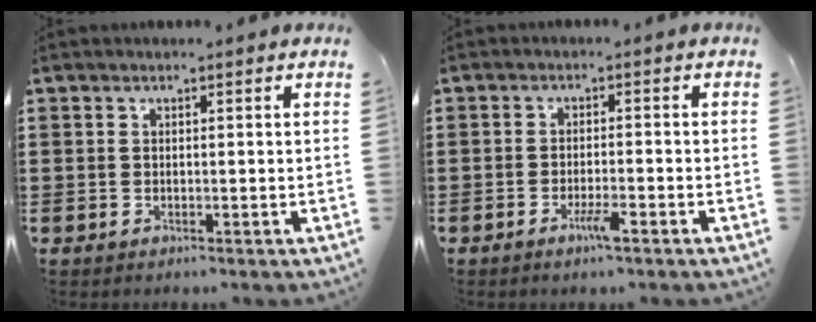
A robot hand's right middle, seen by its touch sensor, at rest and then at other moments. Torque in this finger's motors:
{"motor_torque": [0.73, -0.62, 0.15, 0.05]}